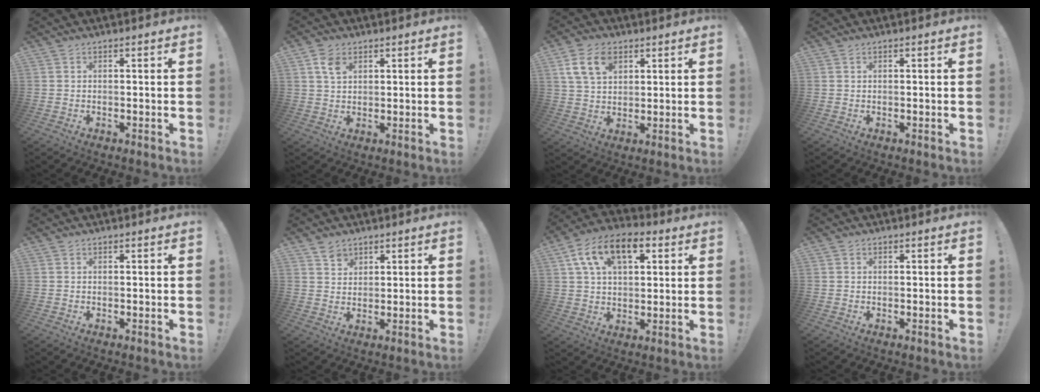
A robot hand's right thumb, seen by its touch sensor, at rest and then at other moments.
{"total": 5.2, "force": [2.7, 3.2, 3.1], "torque": [-0.050, -0.006, 0.049]}
{"total": 10.5, "force": [4.9, 6.9, 6.2], "torque": [-0.108, -0.008, 0.093]}
{"total": 0.0}
{"total": 0.0}
{"total": 3.5, "force": [2.8, 2.1, 0.4], "torque": [0.002, -0.018, 0.048]}
{"total": 14.6, "force": [6.5, 8.6, 10.0], "torque": [-0.161, -0.010, 0.118]}
{"total": 0.0}